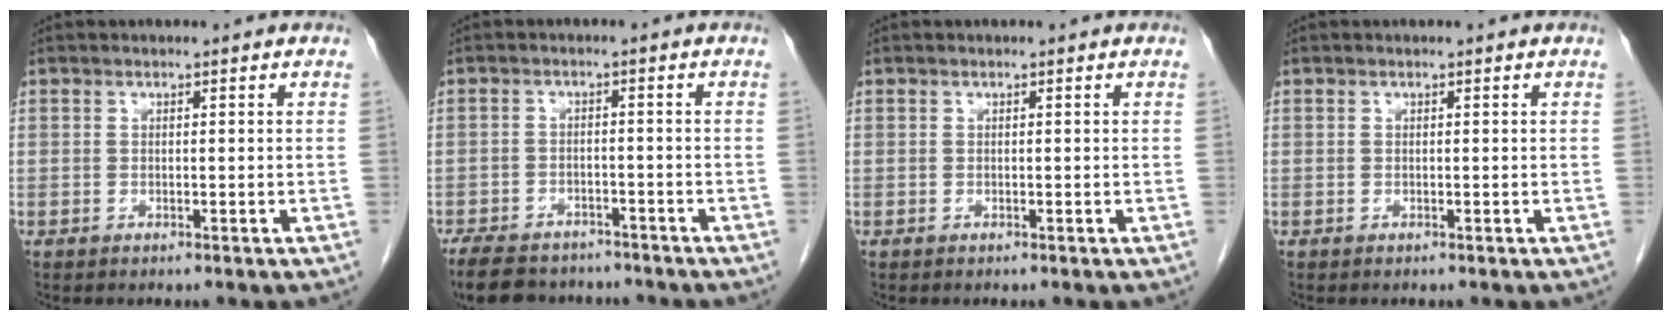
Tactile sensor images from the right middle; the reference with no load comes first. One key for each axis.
{"total": 11.9, "fx": -9.9, "fy": 4.8, "fz": 4.5, "tx": -0.093, "ty": -0.008, "tz": -0.139}
{"total": 0.0}
{"total": 0.0}